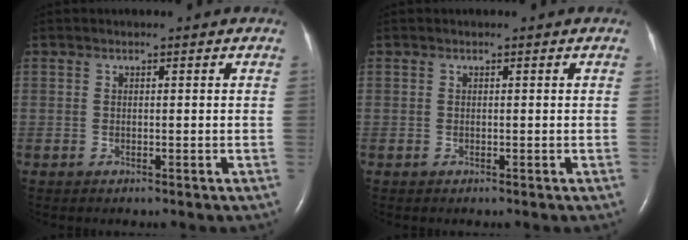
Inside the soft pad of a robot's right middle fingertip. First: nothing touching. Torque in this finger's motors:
{"motor_torque": [0.00, 0.00, 0.00, 0.01]}